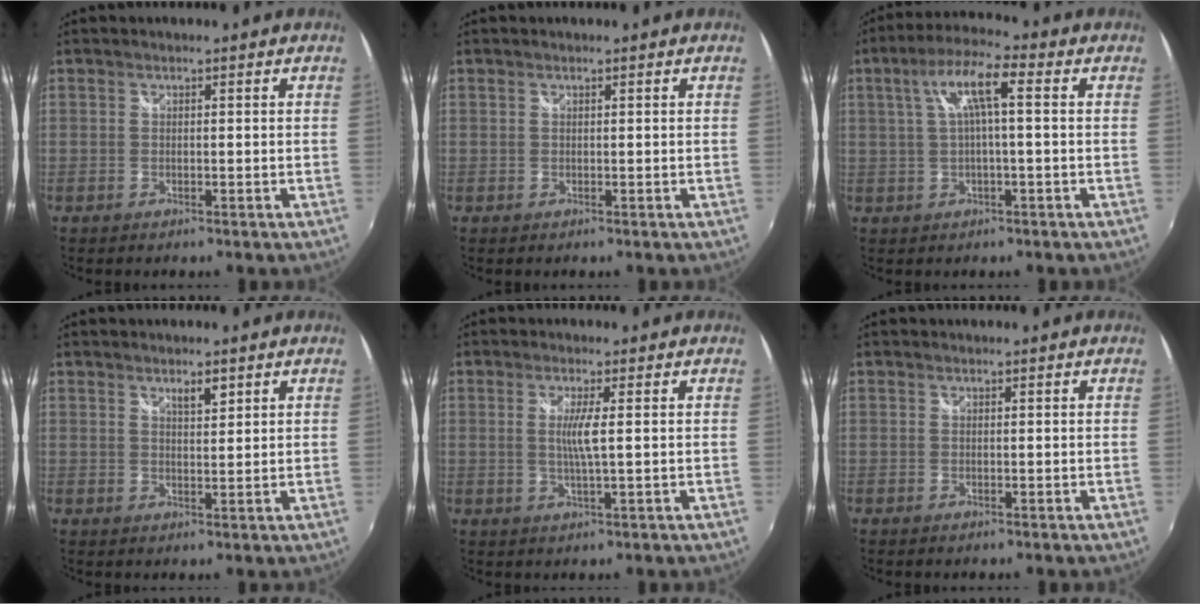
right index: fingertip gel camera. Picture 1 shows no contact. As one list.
[{"total": 0.0}, {"total": 7.8, "force": [1.4, 1.3, 7.6], "torque": [-0.141, 0.016, 0.029]}, {"total": 2.6, "force": [1.8, 0.8, 1.8], "torque": [-0.025, 0.001, 0.030]}, {"total": 3.6, "force": [0.4, -0.3, 3.6], "torque": [-0.067, -0.006, 0.006]}, {"total": 0.0}]